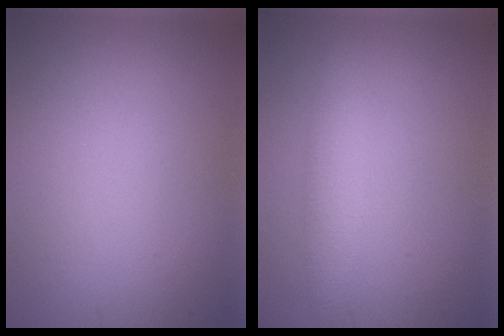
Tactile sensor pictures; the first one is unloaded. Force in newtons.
{"total": 2.5, "press": 2.5, "slide": 0.1}